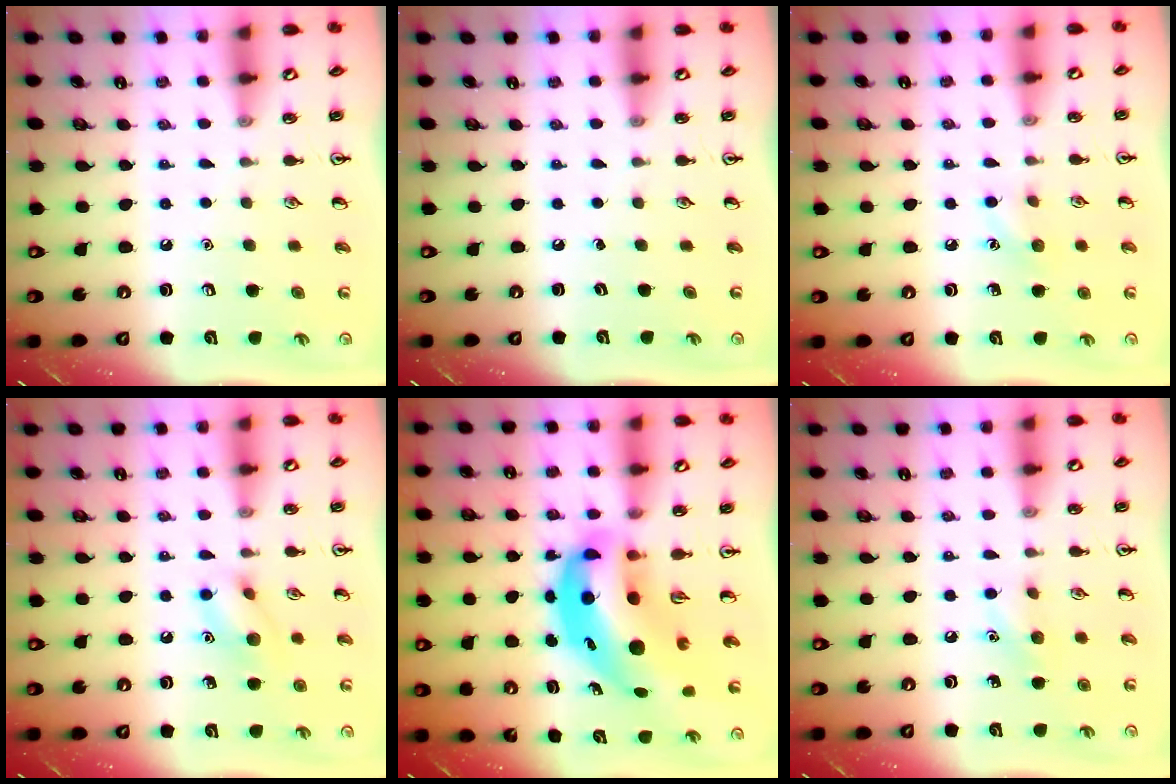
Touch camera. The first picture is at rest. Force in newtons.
{"total": 0.0}
{"total": 5.9, "press": 5.7, "slide": 1.7}
{"total": 8.9, "press": 8.9, "slide": 1.1}
{"total": 13.4, "press": 12.9, "slide": 3.7}
{"total": 6.9, "press": 6.5, "slide": 2.2}